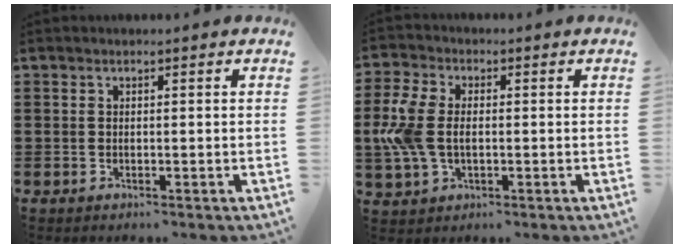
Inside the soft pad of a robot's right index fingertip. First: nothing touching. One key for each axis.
{"total": 6.7, "fx": -0.3, "fy": 4.2, "fz": 5.3, "tx": -0.138, "ty": 0.003, "tz": -0.014}